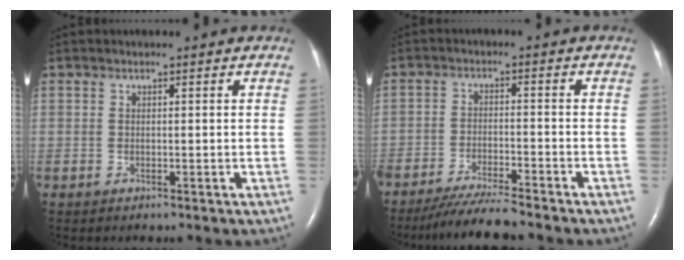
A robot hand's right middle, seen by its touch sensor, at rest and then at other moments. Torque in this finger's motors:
{"motor_torque": [0.80, -0.79, 0.11, 0.07]}